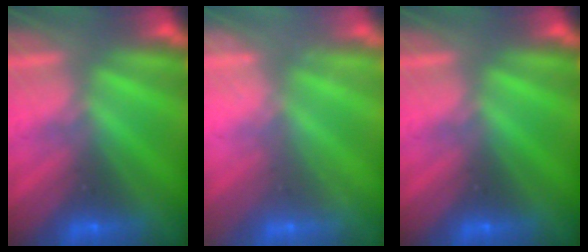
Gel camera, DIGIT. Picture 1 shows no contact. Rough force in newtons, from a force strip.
{"total": 2.4}
{"total": 0.0}